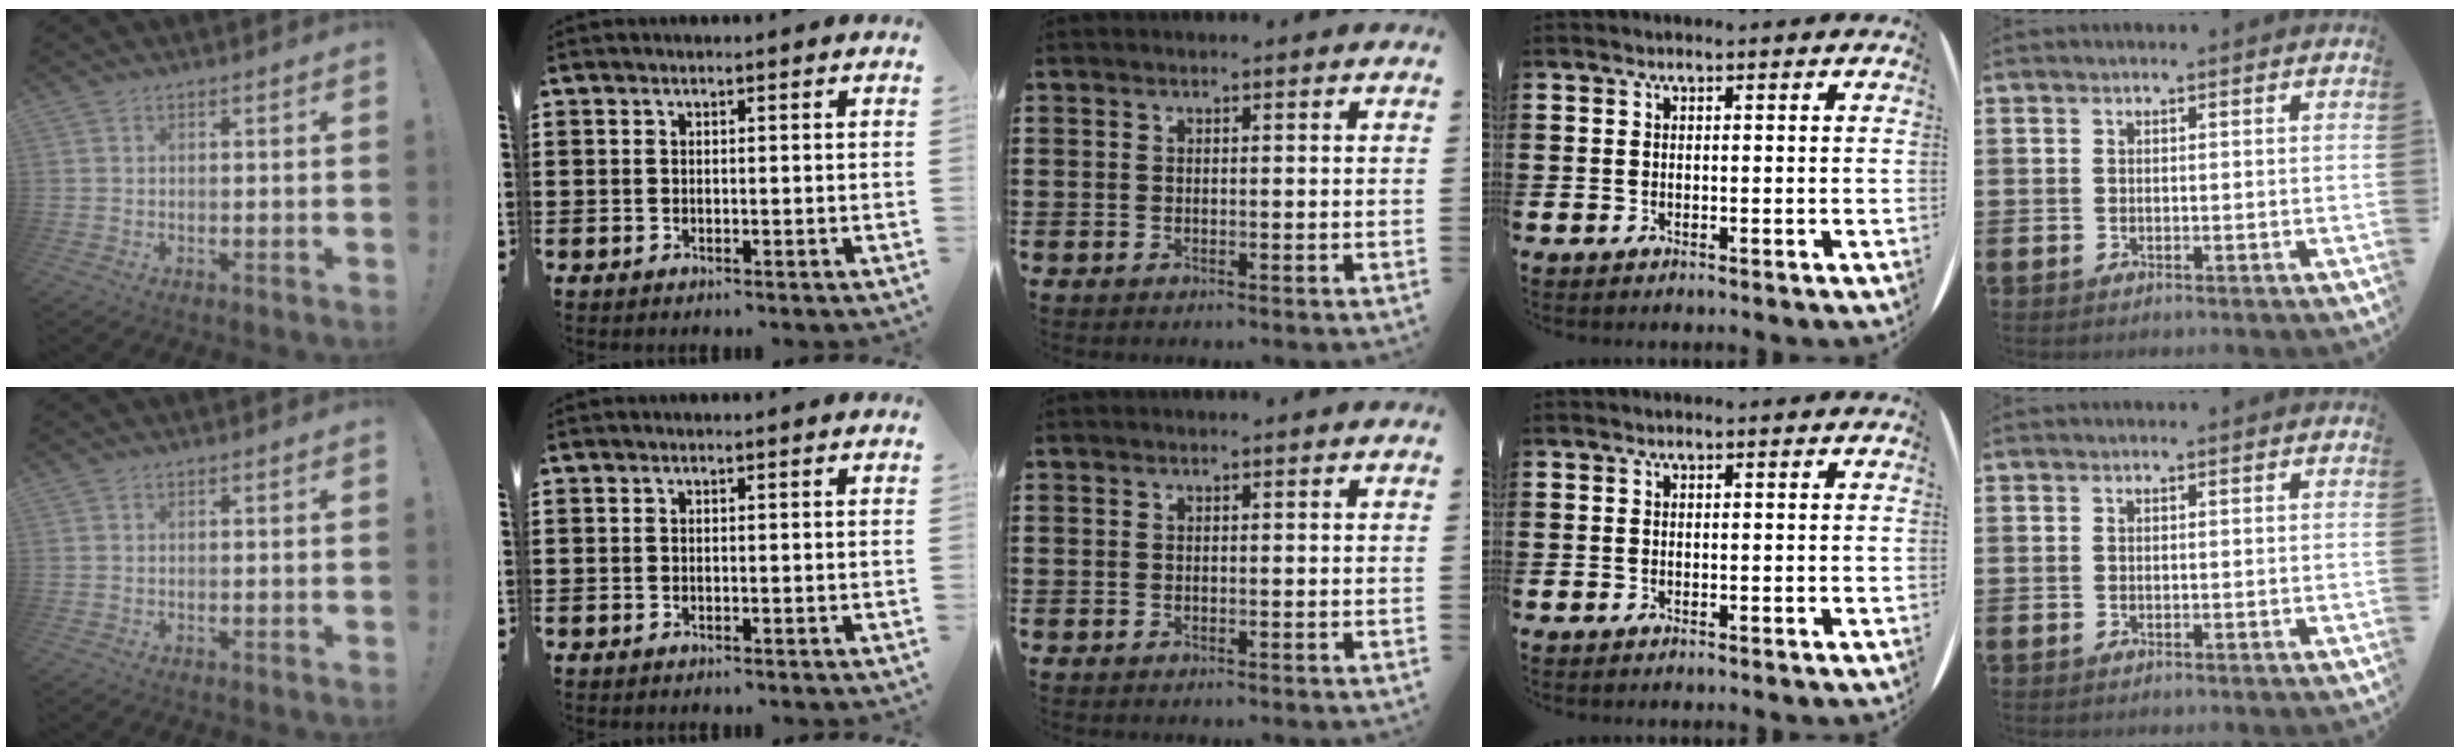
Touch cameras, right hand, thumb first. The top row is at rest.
{}